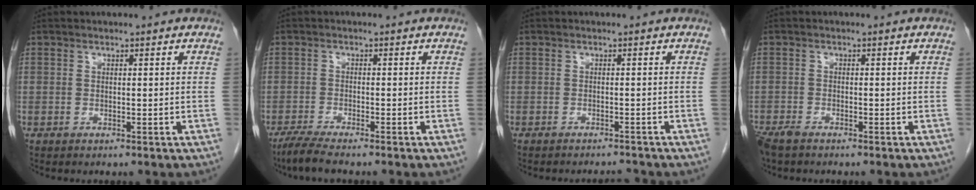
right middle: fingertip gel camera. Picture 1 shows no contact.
{"total": 4.2, "force": [-3.4, 0.1, 2.4], "torque": [-0.051, -0.012, -0.065]}
{"total": 2.9, "force": [-2.9, 0.1, 0.2], "torque": [0.003, -0.007, -0.038]}
{"total": 3.5, "force": [-2.9, 1.0, 1.8], "torque": [-0.034, -0.009, -0.047]}